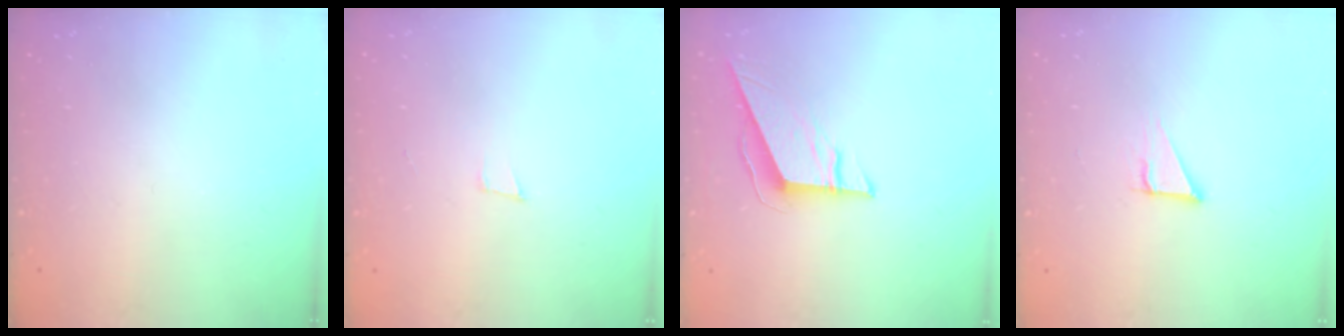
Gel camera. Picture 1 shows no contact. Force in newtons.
{"total": 3.3, "press": 1.9, "slide": 2.7}
{"total": 9.2, "press": 9.2, "slide": 0.4}
{"total": 2.9, "press": 2.9, "slide": 0.1}